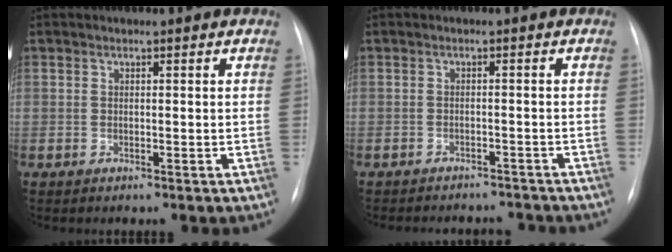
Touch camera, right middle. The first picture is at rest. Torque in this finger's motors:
{"motor_torque": [0.08, -0.14, 0.05, 0.02]}